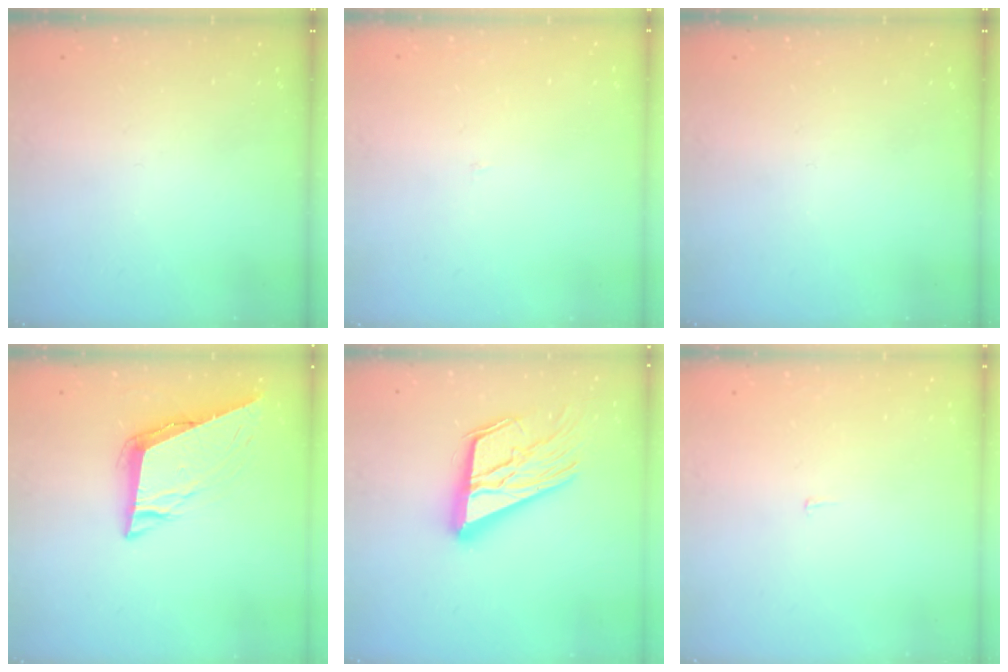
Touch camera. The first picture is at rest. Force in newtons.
{"total": 2.0, "press": 2.0, "slide": 0.1}
{"total": 0.0}
{"total": 9.8, "press": 9.3, "slide": 3.0}
{"total": 20.9, "press": 20.8, "slide": 2.2}
{"total": 2.2, "press": 2.2, "slide": 0.1}